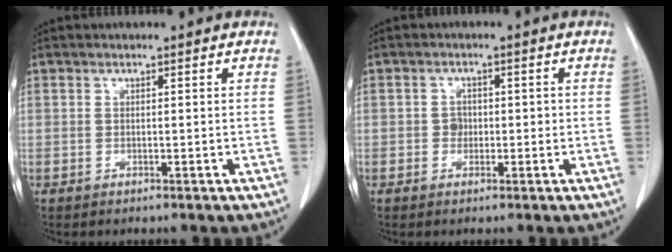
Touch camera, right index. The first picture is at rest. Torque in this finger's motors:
{"motor_torque": [0.13, -0.08, 0.00, 0.02]}